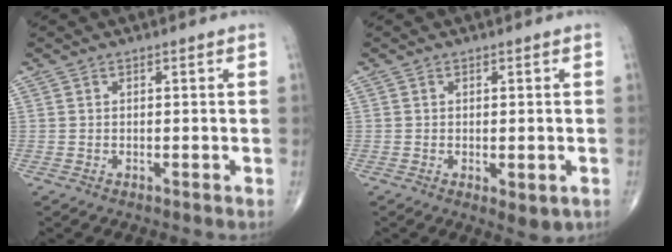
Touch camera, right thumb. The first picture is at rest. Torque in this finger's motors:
{"motor_torque": [-0.08, 0.13, -0.41, -0.17, -0.03]}